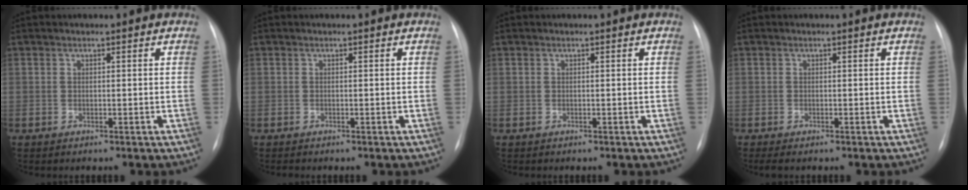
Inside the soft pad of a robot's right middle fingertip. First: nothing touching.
{"total": 0.0}
{"total": 0.0}
{"total": 1.7, "force": [-1.3, 0.3, 1.1], "torque": [-0.011, -0.005, -0.015]}